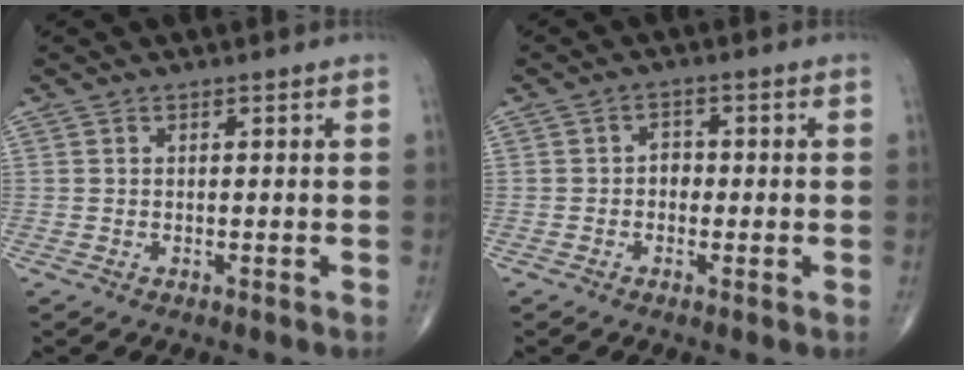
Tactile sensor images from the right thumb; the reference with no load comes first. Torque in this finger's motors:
{"motor_torque": [0.88, 0.75, -0.08, -0.23, -0.04]}